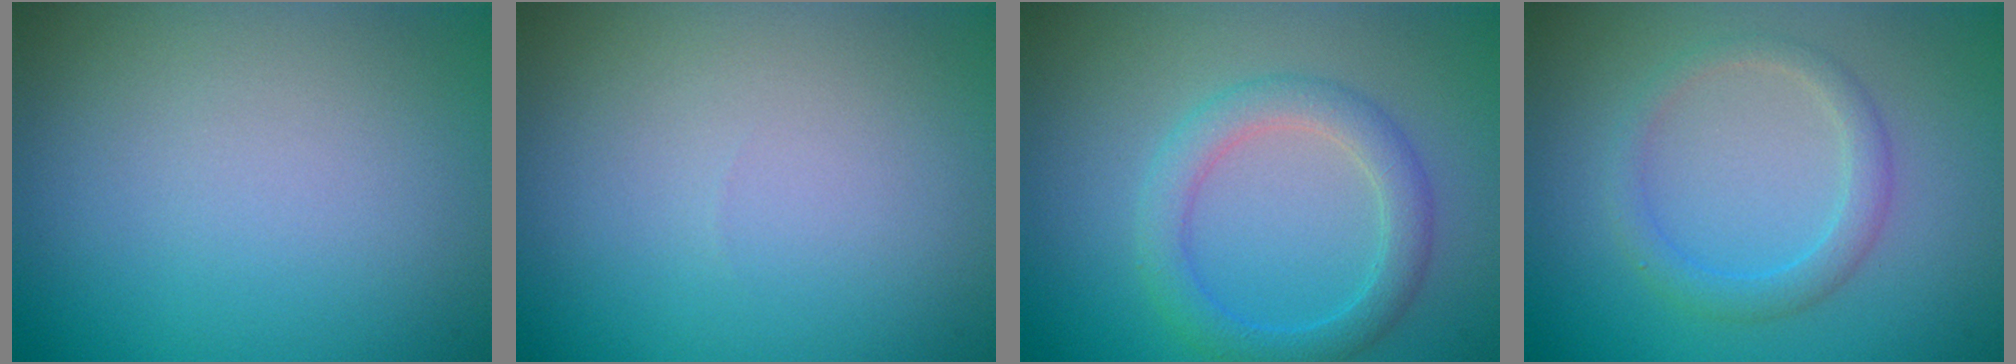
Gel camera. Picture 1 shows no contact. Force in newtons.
{"total": 0.0}
{"total": 3.2, "press": 3.2, "slide": 0.2}
{"total": 2.2, "press": 2.2, "slide": 0.1}